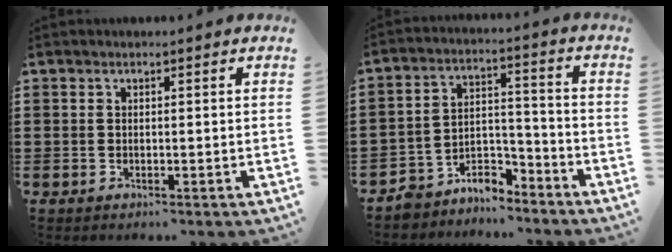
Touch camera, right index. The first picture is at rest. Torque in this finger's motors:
{"motor_torque": [0.96, 0.12, 0.16, 0.02]}